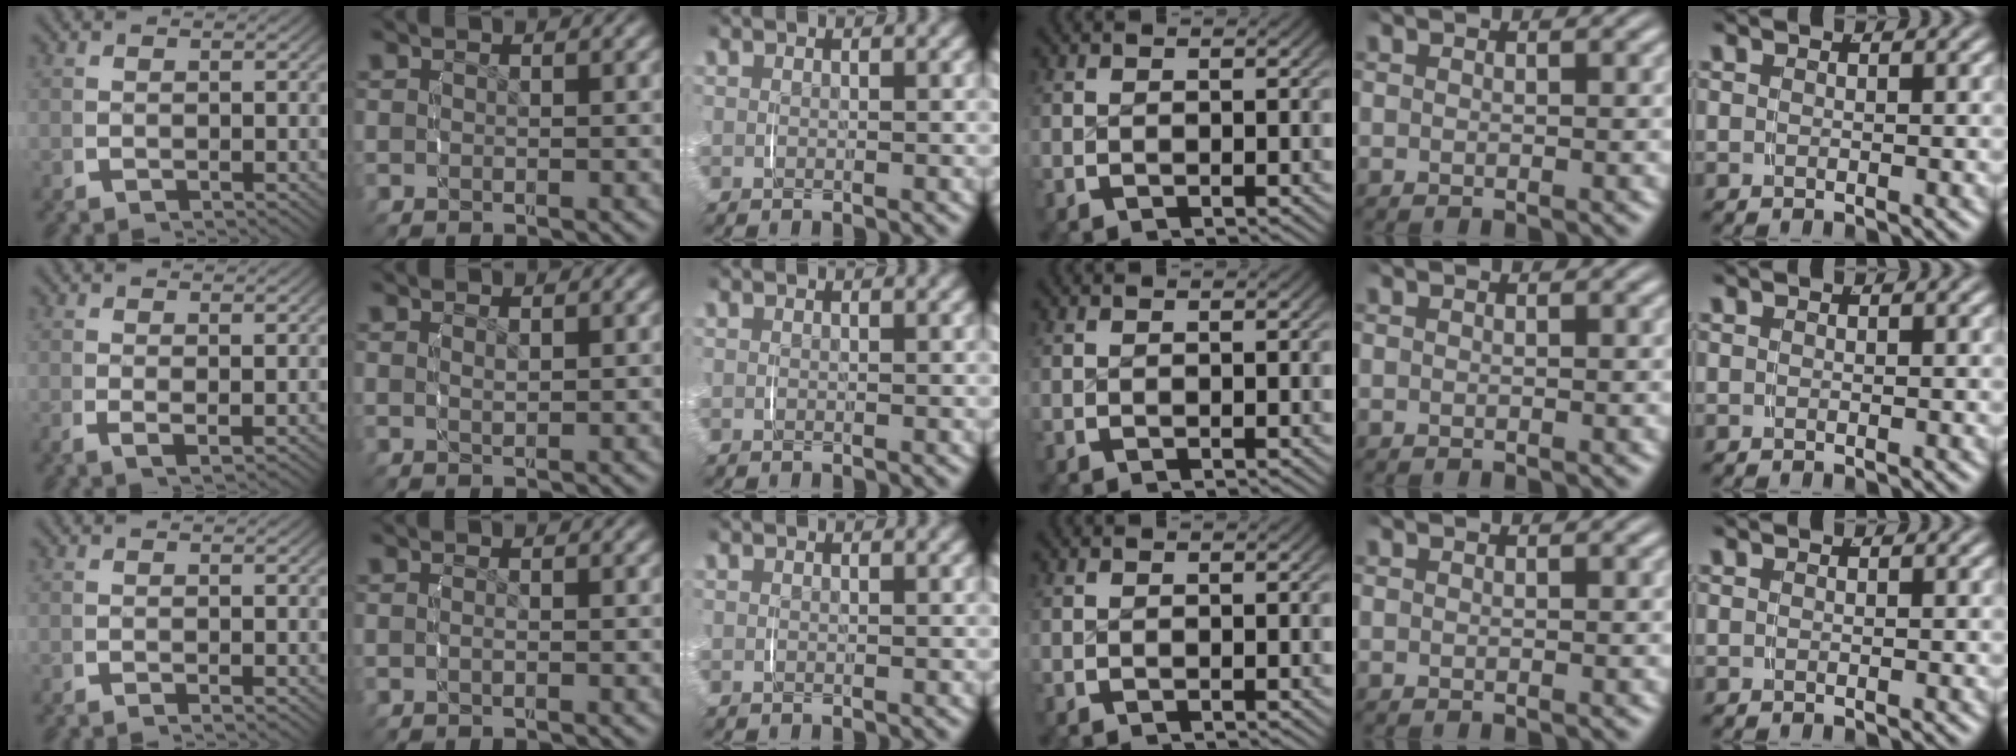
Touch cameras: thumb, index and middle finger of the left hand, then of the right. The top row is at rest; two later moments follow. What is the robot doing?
{"motion": "lift_and_place", "object": "pen bag"}